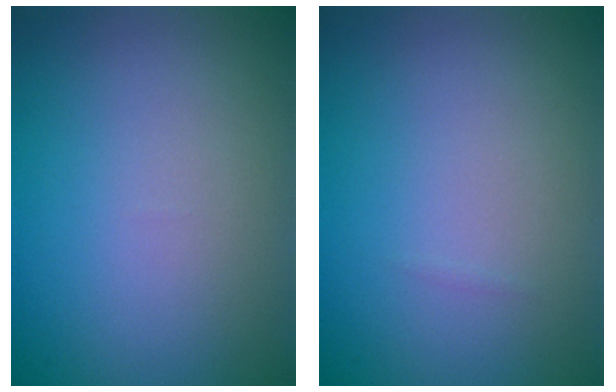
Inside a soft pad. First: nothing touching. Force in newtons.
{"total": 0.0}